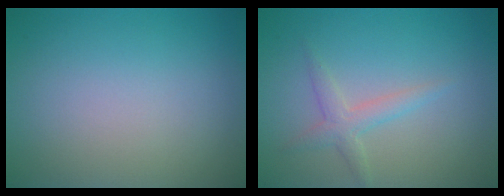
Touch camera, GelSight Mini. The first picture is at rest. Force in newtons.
{"total": 1.9, "press": 1.9, "slide": 0.0}